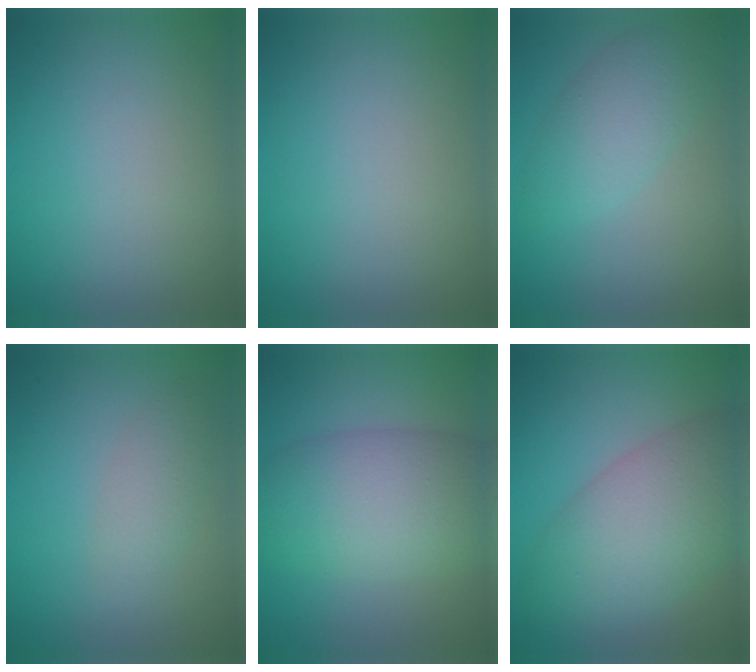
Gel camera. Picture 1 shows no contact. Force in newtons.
{"total": 0.0}
{"total": 3.9, "press": 3.9, "slide": 0.0}
{"total": 2.1, "press": 2.1, "slide": 0.0}
{"total": 8.3, "press": 8.3, "slide": 0.4}
{"total": 8.0, "press": 8.0, "slide": 0.5}